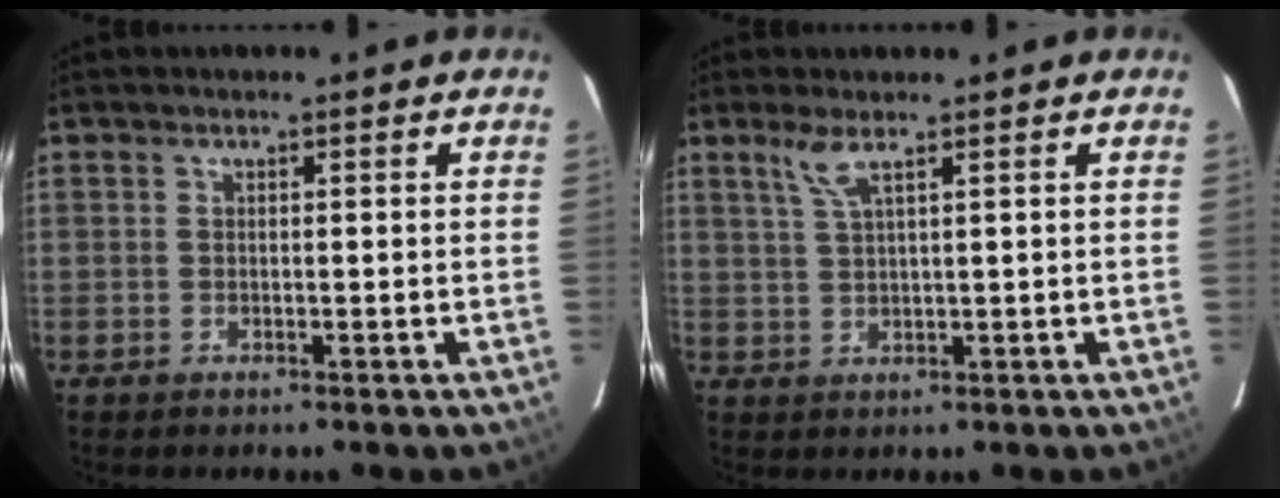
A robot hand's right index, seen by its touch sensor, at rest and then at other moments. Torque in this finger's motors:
{"motor_torque": [0.40, 0.24, 0.06, 0.03]}